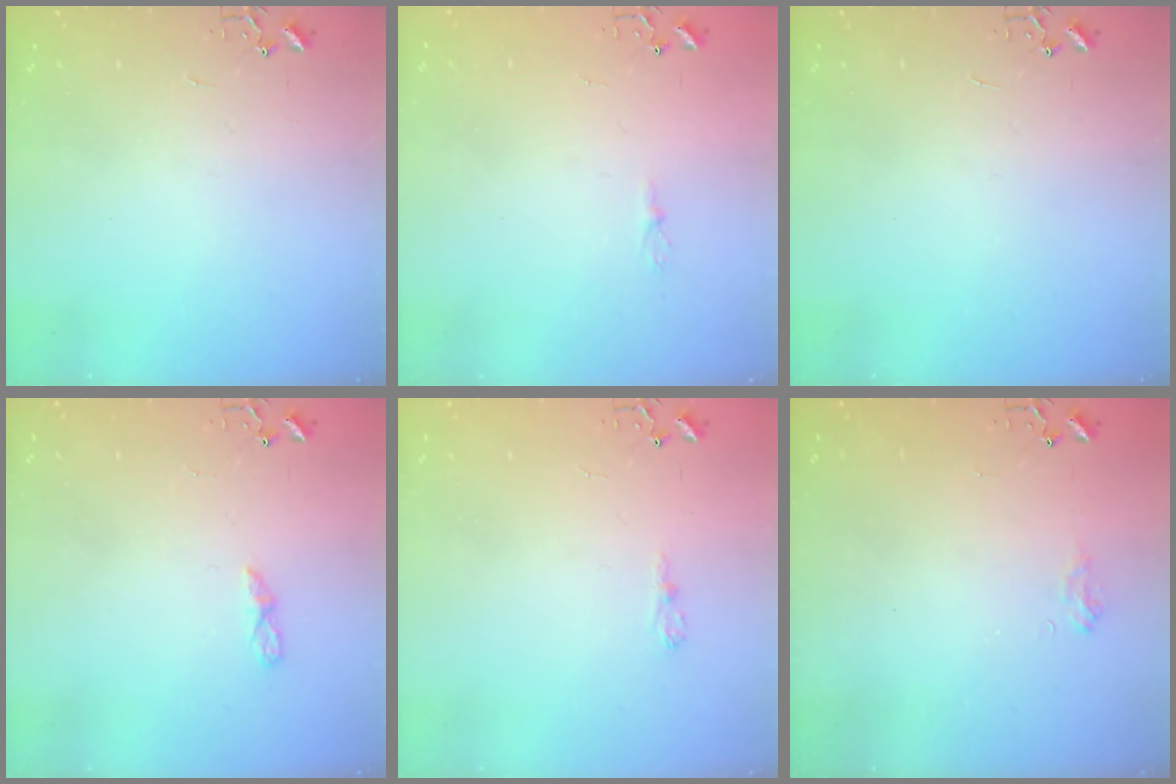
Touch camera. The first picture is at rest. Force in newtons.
{"total": 4.1, "press": 4.1, "slide": 0.5}
{"total": 0.0}
{"total": 5.3, "press": 5.3, "slide": 0.7}
{"total": 6.0, "press": 6.0, "slide": 0.7}
{"total": 6.9, "press": 6.9, "slide": 0.7}